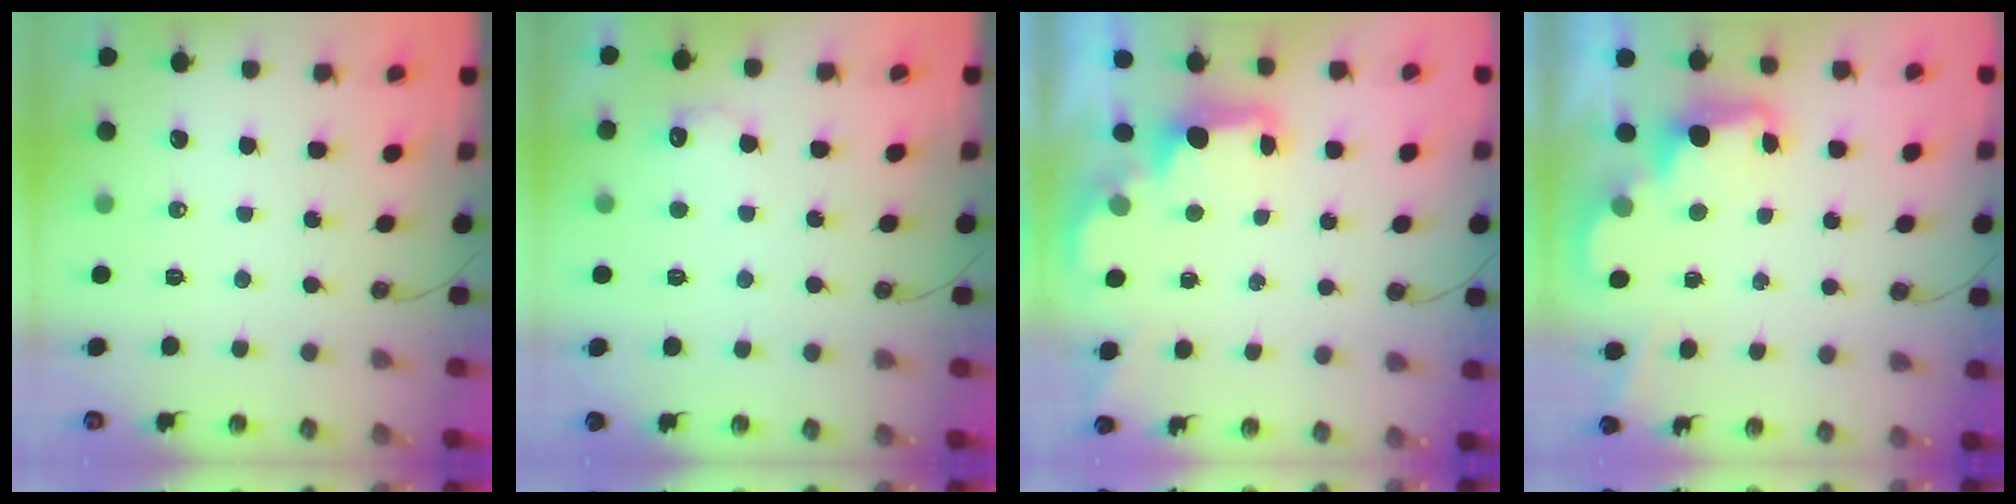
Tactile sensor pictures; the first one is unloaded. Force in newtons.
{"total": 6.1, "press": 6.1, "slide": 0.5}
{"total": 2.2, "press": 2.1, "slide": 0.8}
{"total": 2.5, "press": 2.4, "slide": 0.5}